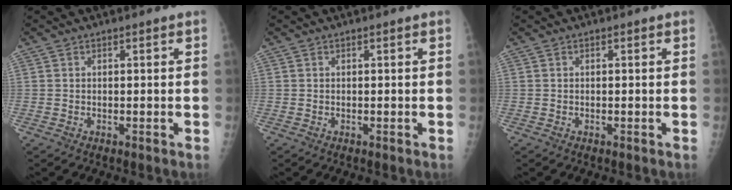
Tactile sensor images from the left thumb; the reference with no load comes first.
{"total": 0.0}
{"total": 0.0}